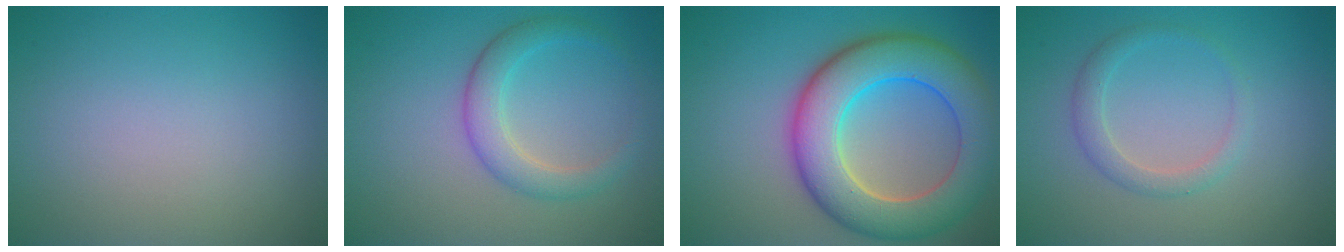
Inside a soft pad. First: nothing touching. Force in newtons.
{"total": 3.2, "press": 3.2, "slide": 0.3}
{"total": 10.0, "press": 10.0, "slide": 0.5}
{"total": 1.9, "press": 1.9, "slide": 0.2}